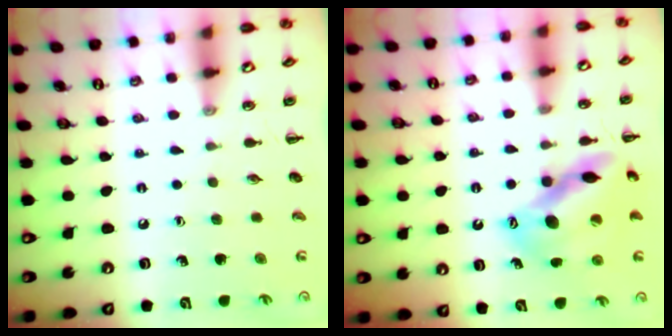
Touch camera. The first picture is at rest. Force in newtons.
{"total": 15.3, "press": 14.8, "slide": 3.9}